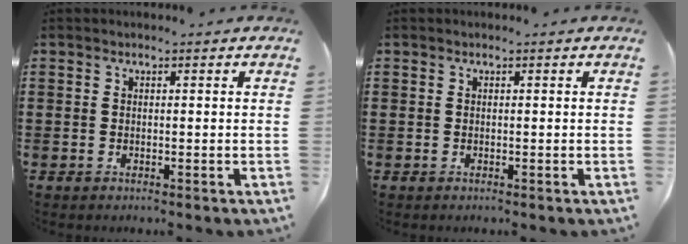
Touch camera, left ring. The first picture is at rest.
{"total": 0.0}